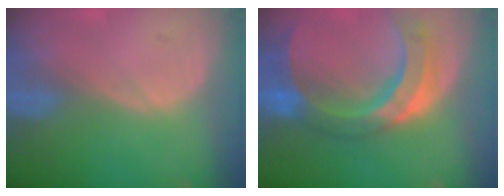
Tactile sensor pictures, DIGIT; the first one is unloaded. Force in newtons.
{"total": 11.5, "press": 9.8, "slide": 6.0}